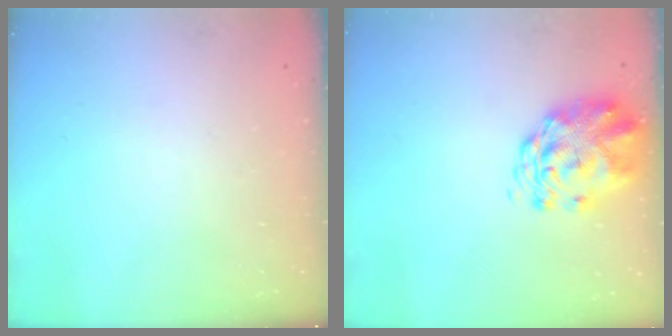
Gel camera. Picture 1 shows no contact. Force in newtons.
{"total": 2.8, "press": 2.6, "slide": 1.1}